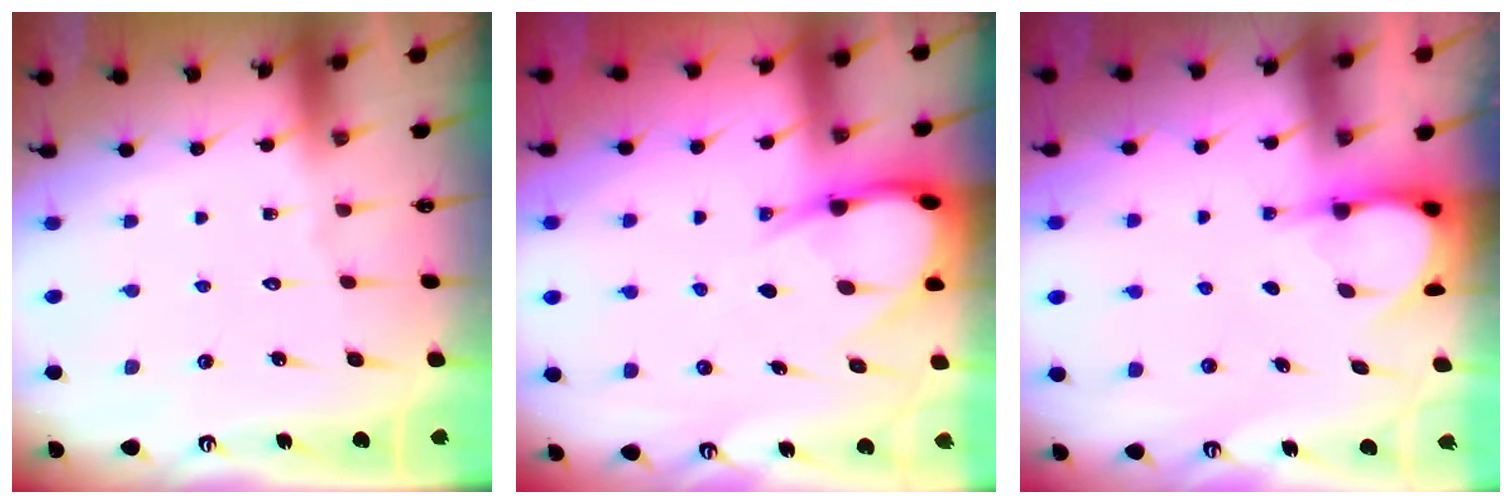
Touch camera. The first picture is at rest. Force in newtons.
{"total": 8.5, "press": 8.4, "slide": 1.0}
{"total": 3.8, "press": 3.8, "slide": 0.3}